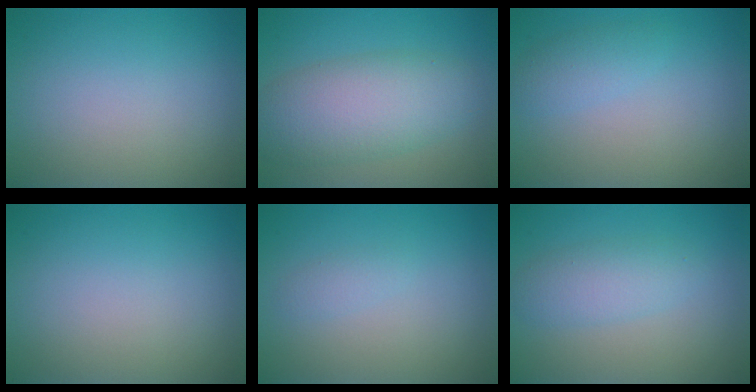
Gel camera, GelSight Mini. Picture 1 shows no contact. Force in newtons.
{"total": 7.7, "press": 7.7, "slide": 0.1}
{"total": 1.7, "press": 1.7, "slide": 0.1}
{"total": 0.0}
{"total": 0.8, "press": 0.8, "slide": 0.1}
{"total": 2.8, "press": 2.8, "slide": 0.2}